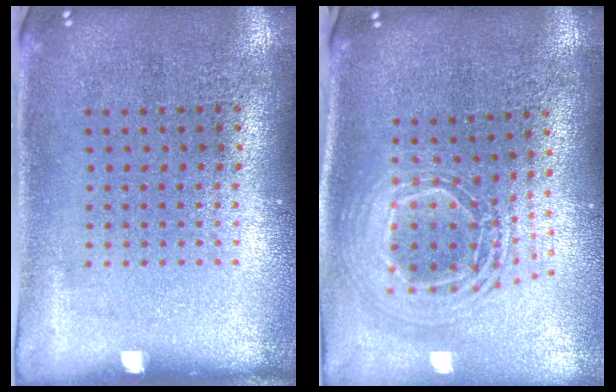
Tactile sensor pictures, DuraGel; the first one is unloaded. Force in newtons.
{"total": 2.2, "press": 1.7, "slide": 1.5}